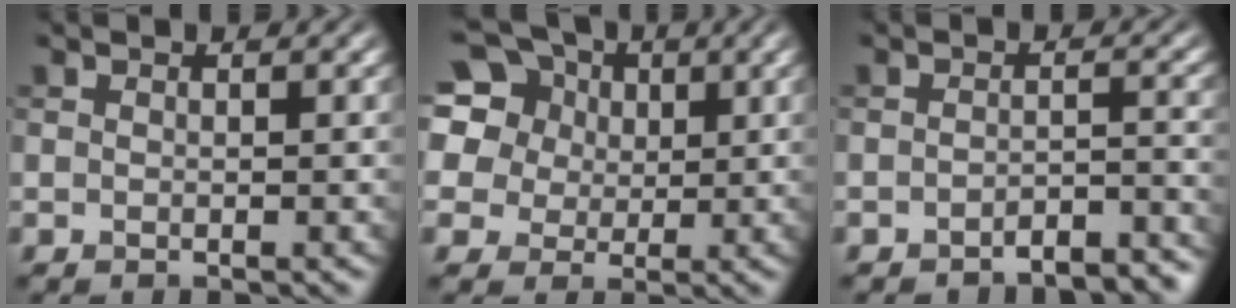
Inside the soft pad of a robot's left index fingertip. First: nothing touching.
{"total": 15.7, "force": [7.7, 11.8, 6.9], "torque": [-0.189, 0.051, 0.128]}
{"total": 3.5, "force": [-3.2, 0.6, 1.3], "torque": [-0.019, 0.003, -0.042]}